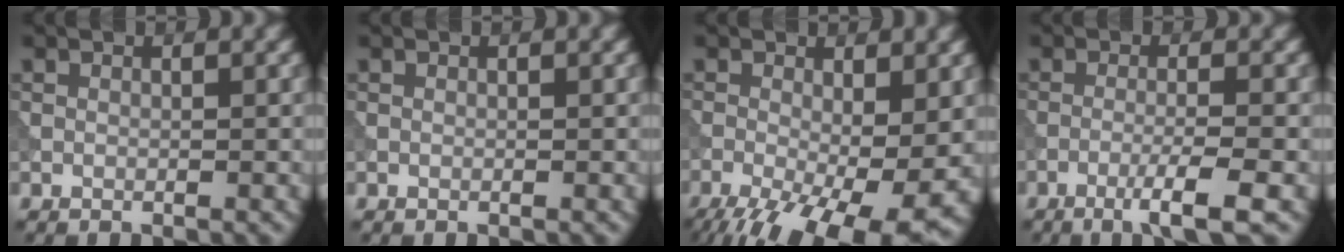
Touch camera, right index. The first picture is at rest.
{"total": 0.0}
{"total": 12.3, "force": [-4.8, 4.9, 10.2], "torque": [-0.174, -0.030, -0.073]}
{"total": 3.8, "force": [-1.9, 0.3, 3.3], "torque": [-0.049, 0.005, -0.043]}